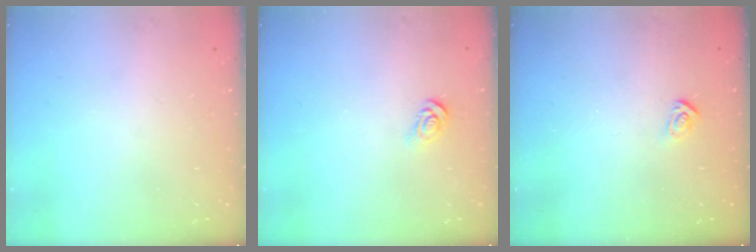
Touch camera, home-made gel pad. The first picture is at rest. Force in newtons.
{"total": 4.3, "press": 4.3, "slide": 0.4}
{"total": 3.9, "press": 3.8, "slide": 0.4}